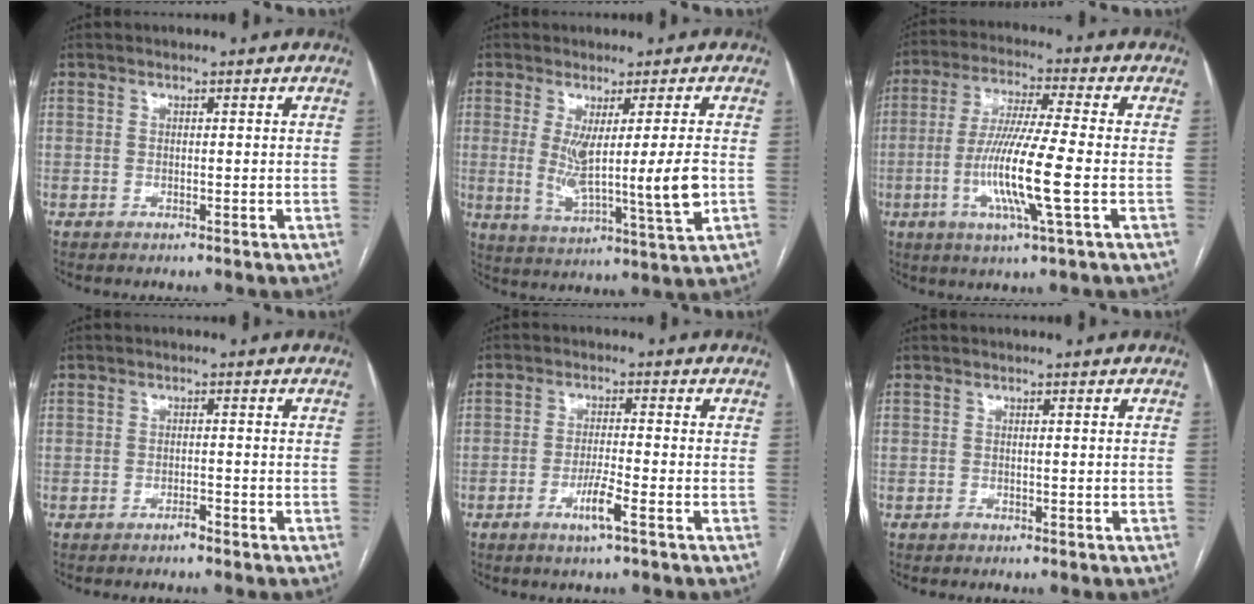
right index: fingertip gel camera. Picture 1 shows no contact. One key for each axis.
{"total": 10.8, "fx": 0.5, "fy": -0.3, "fz": 10.8, "tx": -0.192, "ty": -0.031, "tz": 0.012}
{"total": 12.1, "fx": -2.8, "fy": -0.3, "fz": 11.8, "tx": -0.236, "ty": -0.014, "tz": -0.061}
{"total": 1.1, "fx": -0.9, "fy": 0.1, "fz": 0.5, "tx": -0.009, "ty": 0.001, "tz": -0.015}
{"total": 4.1, "fx": -2.1, "fy": -0.3, "fz": 3.5, "tx": -0.070, "ty": -0.009, "tz": -0.042}
{"total": 0.0}